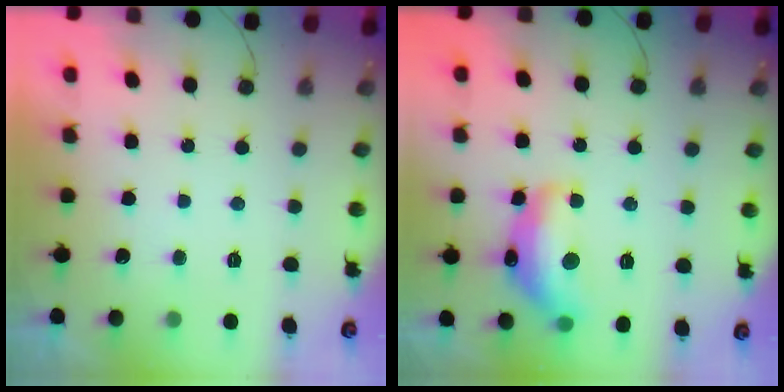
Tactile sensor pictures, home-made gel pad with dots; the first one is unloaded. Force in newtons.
{"total": 14.8, "press": 14.8, "slide": 1.1}